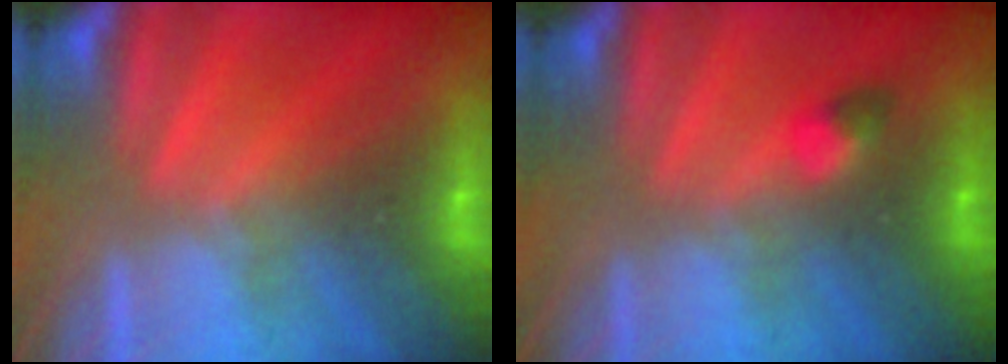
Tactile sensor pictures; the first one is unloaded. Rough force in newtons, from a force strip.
{"total": 2.6}